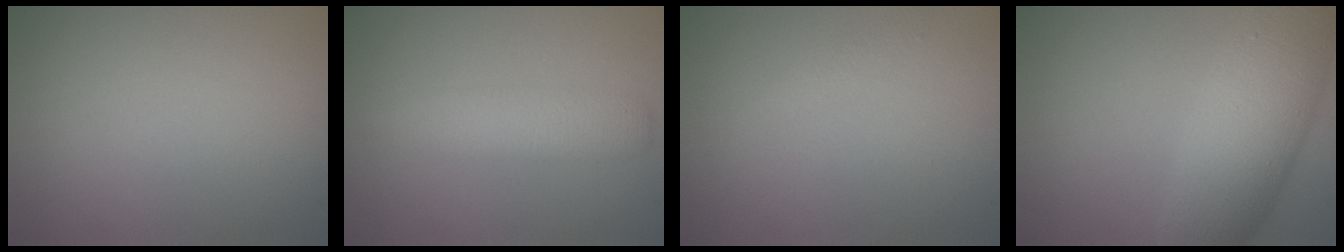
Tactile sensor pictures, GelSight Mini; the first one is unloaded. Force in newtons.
{"total": 3.2, "press": 3.2, "slide": 0.1}
{"total": 0.8, "press": 0.8, "slide": 0.1}
{"total": 8.6, "press": 8.6, "slide": 0.3}